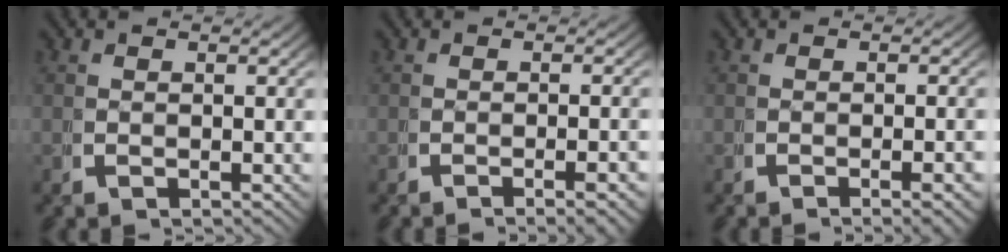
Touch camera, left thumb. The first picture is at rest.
{"total": 2.8, "force": [-1.9, 0.2, 2.0], "torque": [-0.028, 0.002, -0.032]}
{"total": 2.5, "force": [-1.6, 0.2, 1.9], "torque": [-0.026, 0.002, -0.028]}